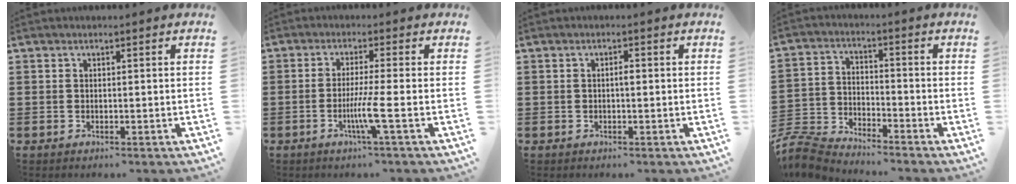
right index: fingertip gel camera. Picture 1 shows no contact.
{"total": 5.1, "force": [-1.6, -0.6, 4.8], "torque": [-0.096, -0.021, -0.035]}
{"total": 1.2, "force": [-0.1, 0.3, 1.1], "torque": [-0.022, -0.001, -0.001]}
{"total": 5.7, "force": [-5.6, 0.8, 0.6], "torque": [-0.037, 0.002, -0.118]}